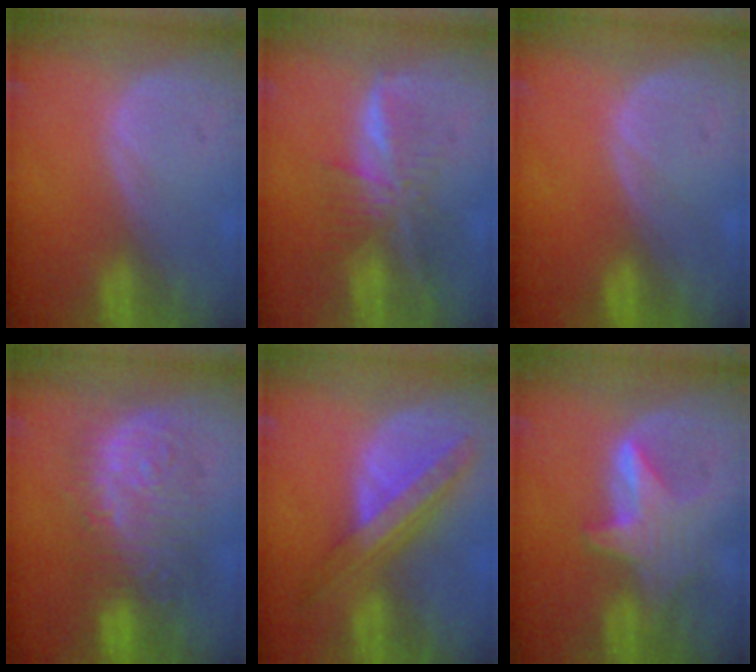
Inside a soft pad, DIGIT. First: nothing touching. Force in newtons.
{"total": 7.6, "press": 6.4, "slide": 4.2}
{"total": 0.0}
{"total": 9.8, "press": 9.8, "slide": 0.4}
{"total": 8.7, "press": 7.5, "slide": 4.4}
{"total": 6.0, "press": 6.0, "slide": 0.6}